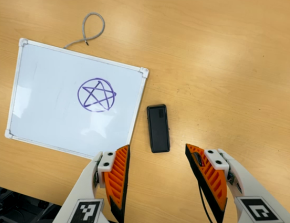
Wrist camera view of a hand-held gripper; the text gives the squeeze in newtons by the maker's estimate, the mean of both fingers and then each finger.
{"total": 0.0}